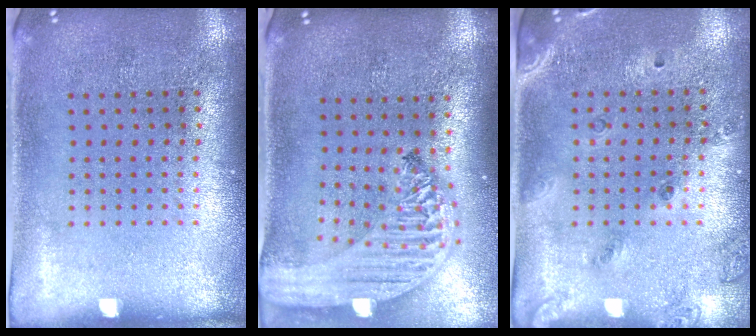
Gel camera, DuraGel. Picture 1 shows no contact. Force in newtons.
{"total": 2.8, "press": 2.3, "slide": 1.7}
{"total": 1.5, "press": 1.3, "slide": 0.7}